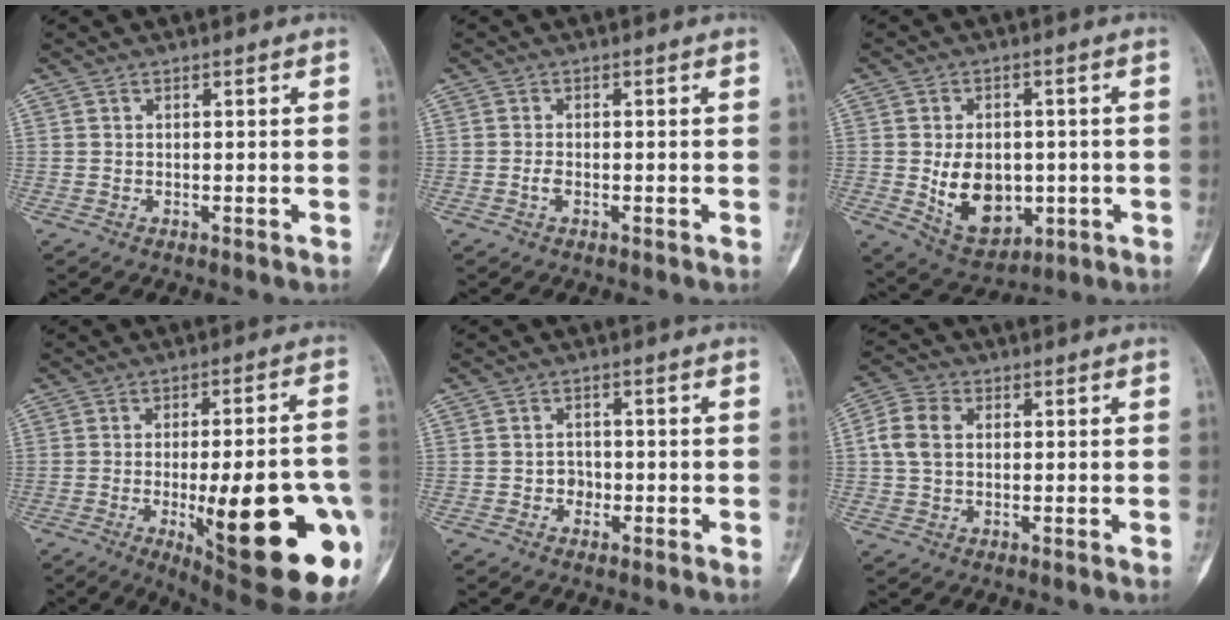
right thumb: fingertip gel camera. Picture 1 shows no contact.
{"total": 1.1, "force": [-0.4, 0.6, 0.8], "torque": [-0.018, 0.001, -0.009]}
{"total": 11.8, "force": [-1.3, 8.4, 8.2], "torque": [-0.097, -0.005, 0.003]}
{"total": 25.5, "force": [-7.1, 7.3, 23.4], "torque": [-0.260, -0.001, -0.073]}
{"total": 2.4, "force": [-0.8, 2.1, 0.8], "torque": [0.003, 0.011, -0.014]}
{"total": 6.5, "force": [0.8, 4.9, 4.2], "torque": [-0.089, 0.016, 0.012]}